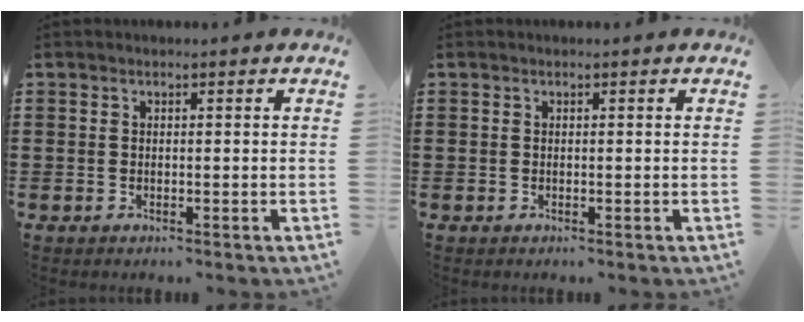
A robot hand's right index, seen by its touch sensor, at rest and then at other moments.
{"total": 0.0}